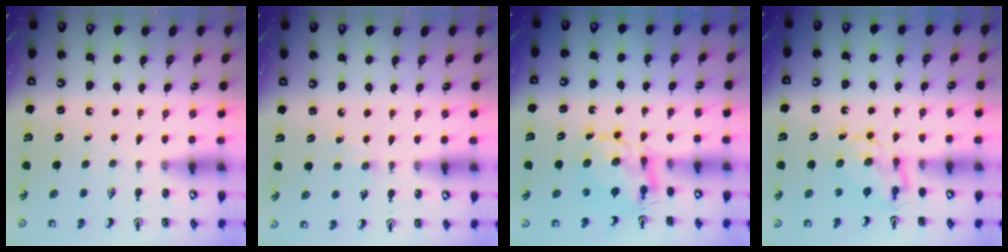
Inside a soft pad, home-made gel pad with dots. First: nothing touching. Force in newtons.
{"total": 2.7, "press": 2.7, "slide": 0.4}
{"total": 6.6, "press": 6.6, "slide": 0.5}
{"total": 6.9, "press": 6.8, "slide": 0.8}